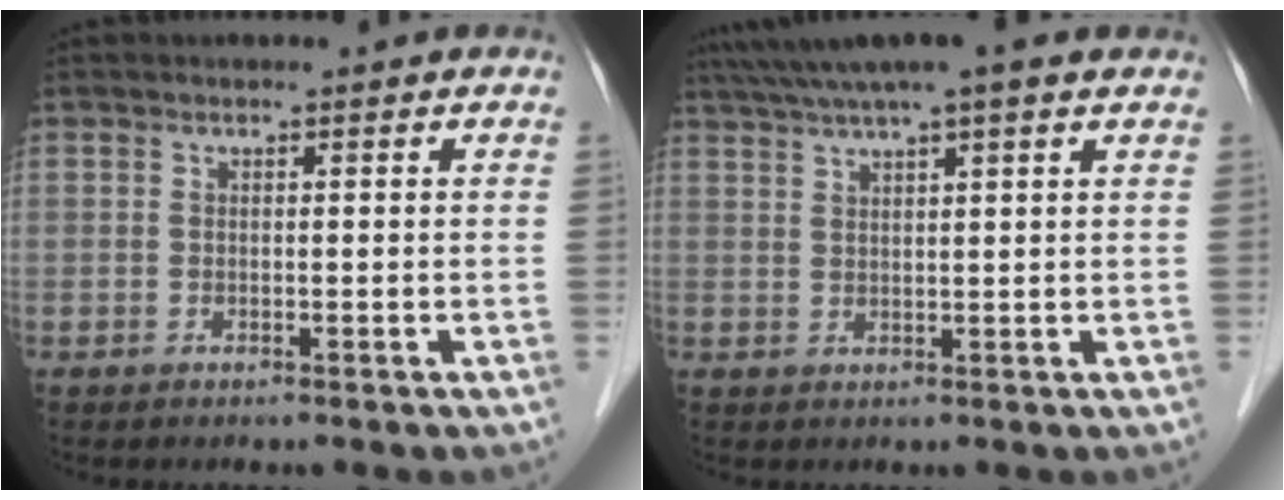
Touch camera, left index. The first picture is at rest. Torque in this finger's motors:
{"motor_torque": [0.45, -0.52, 0.91, 0.21]}